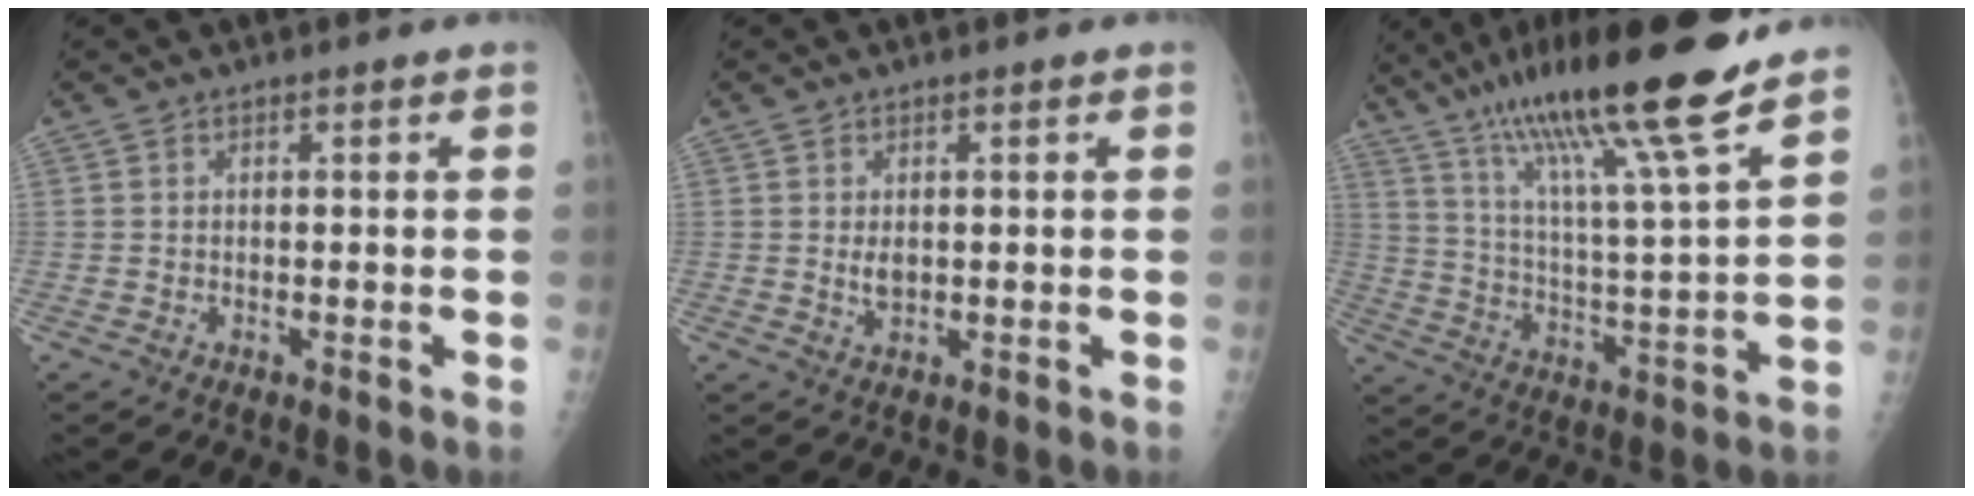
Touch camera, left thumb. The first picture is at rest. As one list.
[{"total": 2.2, "force": [0.5, 1.3, 1.7], "torque": [-0.028, -0.007, 0.013]}, {"total": 22.0, "force": [16.0, 1.0, 15.1], "torque": [-0.241, -0.055, 0.276]}]